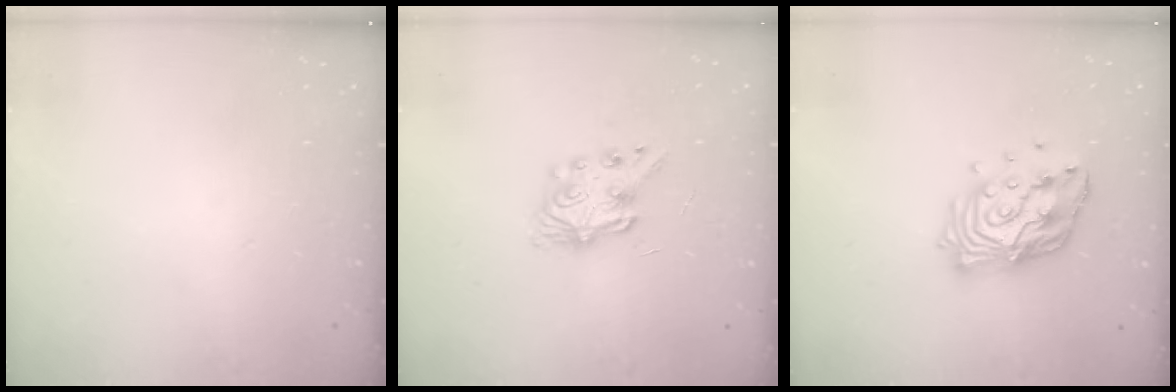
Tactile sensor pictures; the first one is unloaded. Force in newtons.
{"total": 8.4, "press": 8.3, "slide": 0.3}
{"total": 13.7, "press": 13.6, "slide": 1.4}